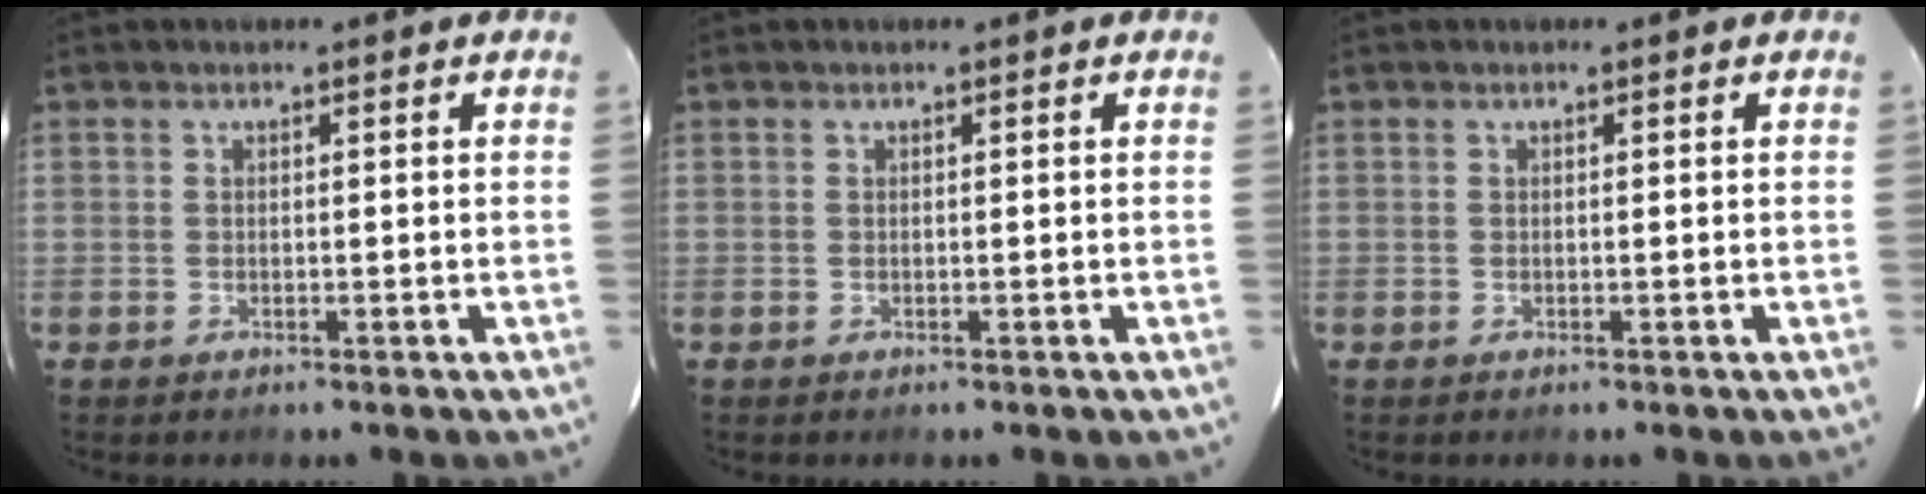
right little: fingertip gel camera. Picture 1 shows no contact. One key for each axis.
{"total": 0.0}
{"total": 0.0}